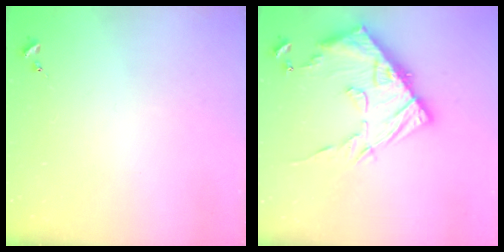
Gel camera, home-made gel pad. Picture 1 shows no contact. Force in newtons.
{"total": 17.0, "press": 16.9, "slide": 1.5}